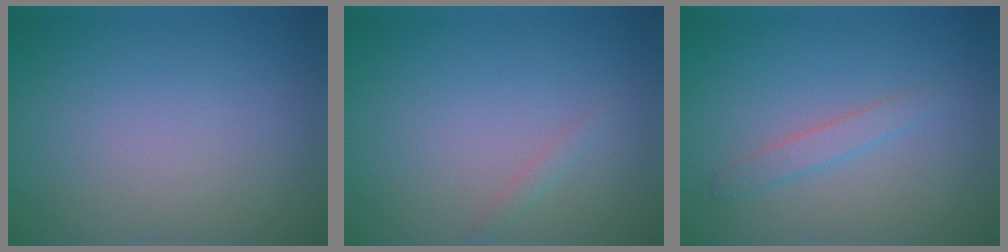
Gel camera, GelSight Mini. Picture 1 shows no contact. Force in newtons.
{"total": 0.8, "press": 0.8, "slide": 0.0}
{"total": 1.4, "press": 1.4, "slide": 0.1}